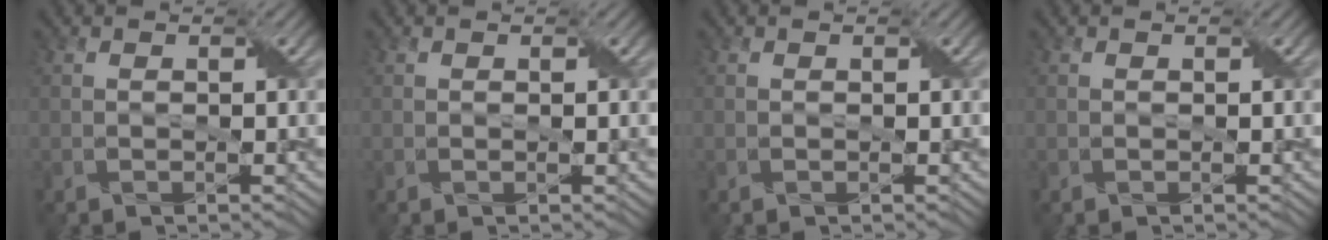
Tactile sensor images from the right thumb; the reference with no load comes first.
{"total": 0.8, "force": [0.1, 0.1, 0.8], "torque": [-0.012, 0.001, 0.001]}
{"total": 0.0}
{"total": 0.0}